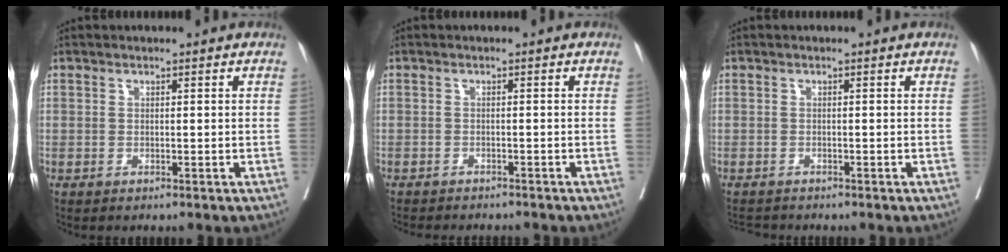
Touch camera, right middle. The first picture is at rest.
{"total": 6.6, "force": [-6.1, 1.4, 2.2], "torque": [-0.028, -0.005, -0.079]}
{"total": 1.3, "force": [-1.3, 0.1, -0.2], "torque": [-0.001, -0.009, -0.023]}